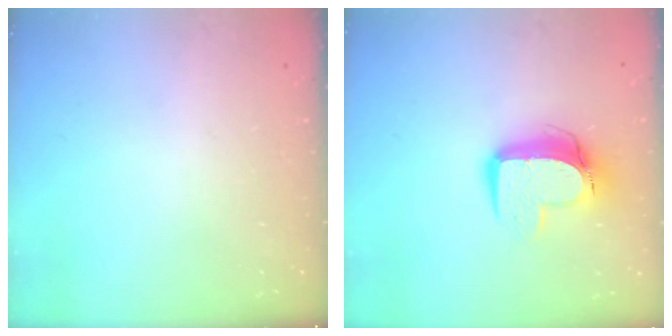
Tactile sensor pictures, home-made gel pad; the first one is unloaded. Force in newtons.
{"total": 11.5, "press": 11.5, "slide": 1.0}